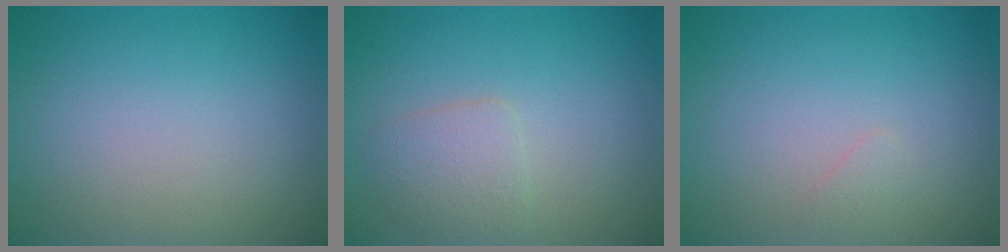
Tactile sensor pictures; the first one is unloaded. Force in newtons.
{"total": 2.1, "press": 2.1, "slide": 0.1}
{"total": 0.6, "press": 0.6, "slide": 0.1}